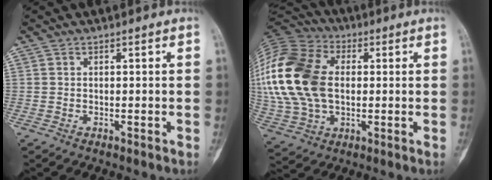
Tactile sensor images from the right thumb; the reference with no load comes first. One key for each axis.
{"total": 25.1, "fx": 2.0, "fy": 16.7, "fz": 18.6, "tx": -0.417, "ty": 0.009, "tz": 0.037}